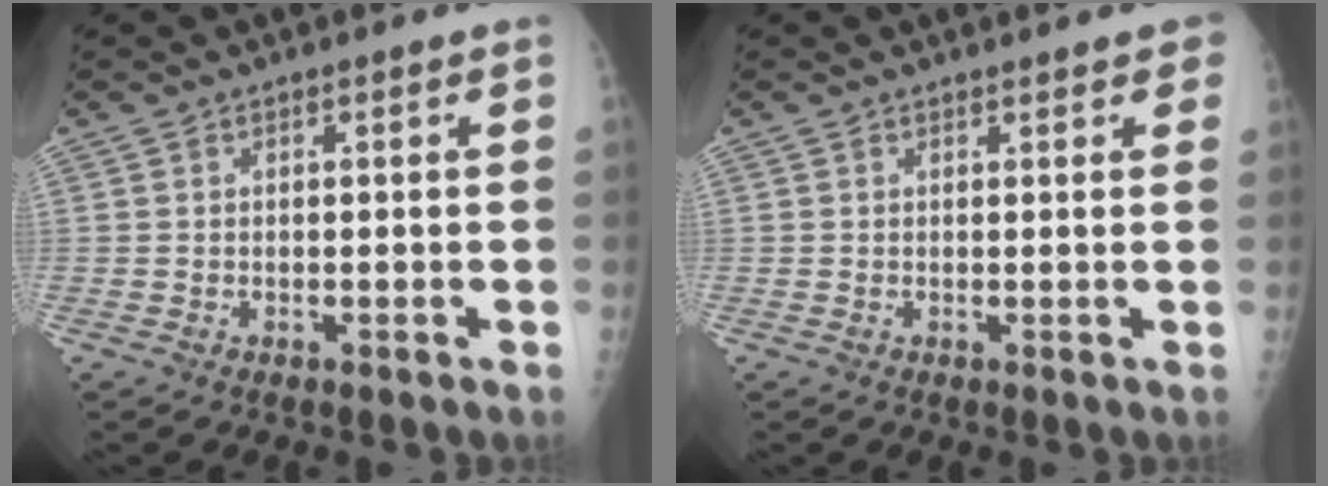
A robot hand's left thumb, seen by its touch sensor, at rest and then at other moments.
{"total": 2.8, "force": [2.1, 1.2, 1.6], "torque": [-0.002, 0.001, 0.020]}